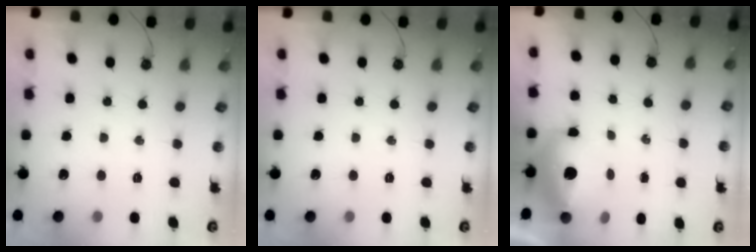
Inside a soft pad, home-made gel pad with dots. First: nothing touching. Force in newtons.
{"total": 0.0}
{"total": 12.0, "press": 11.9, "slide": 1.1}